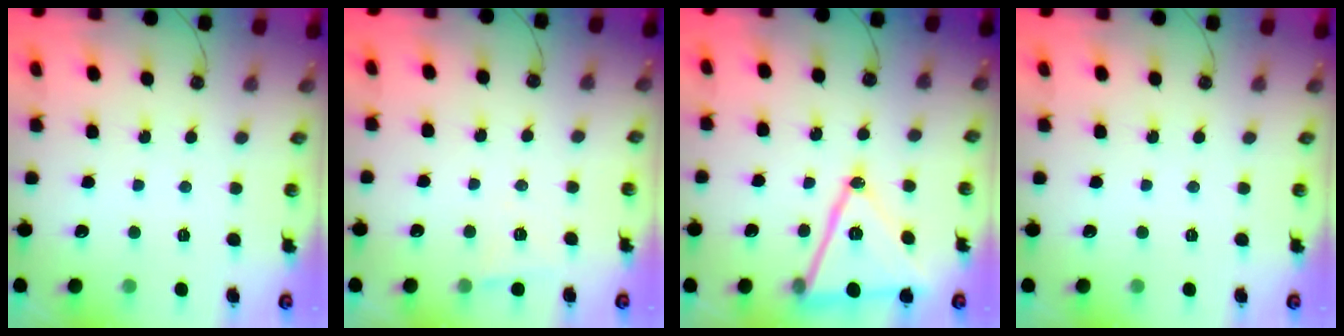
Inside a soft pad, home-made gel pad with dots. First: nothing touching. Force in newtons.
{"total": 5.0, "press": 4.0, "slide": 2.9}
{"total": 17.8, "press": 17.4, "slide": 3.5}
{"total": 0.0}